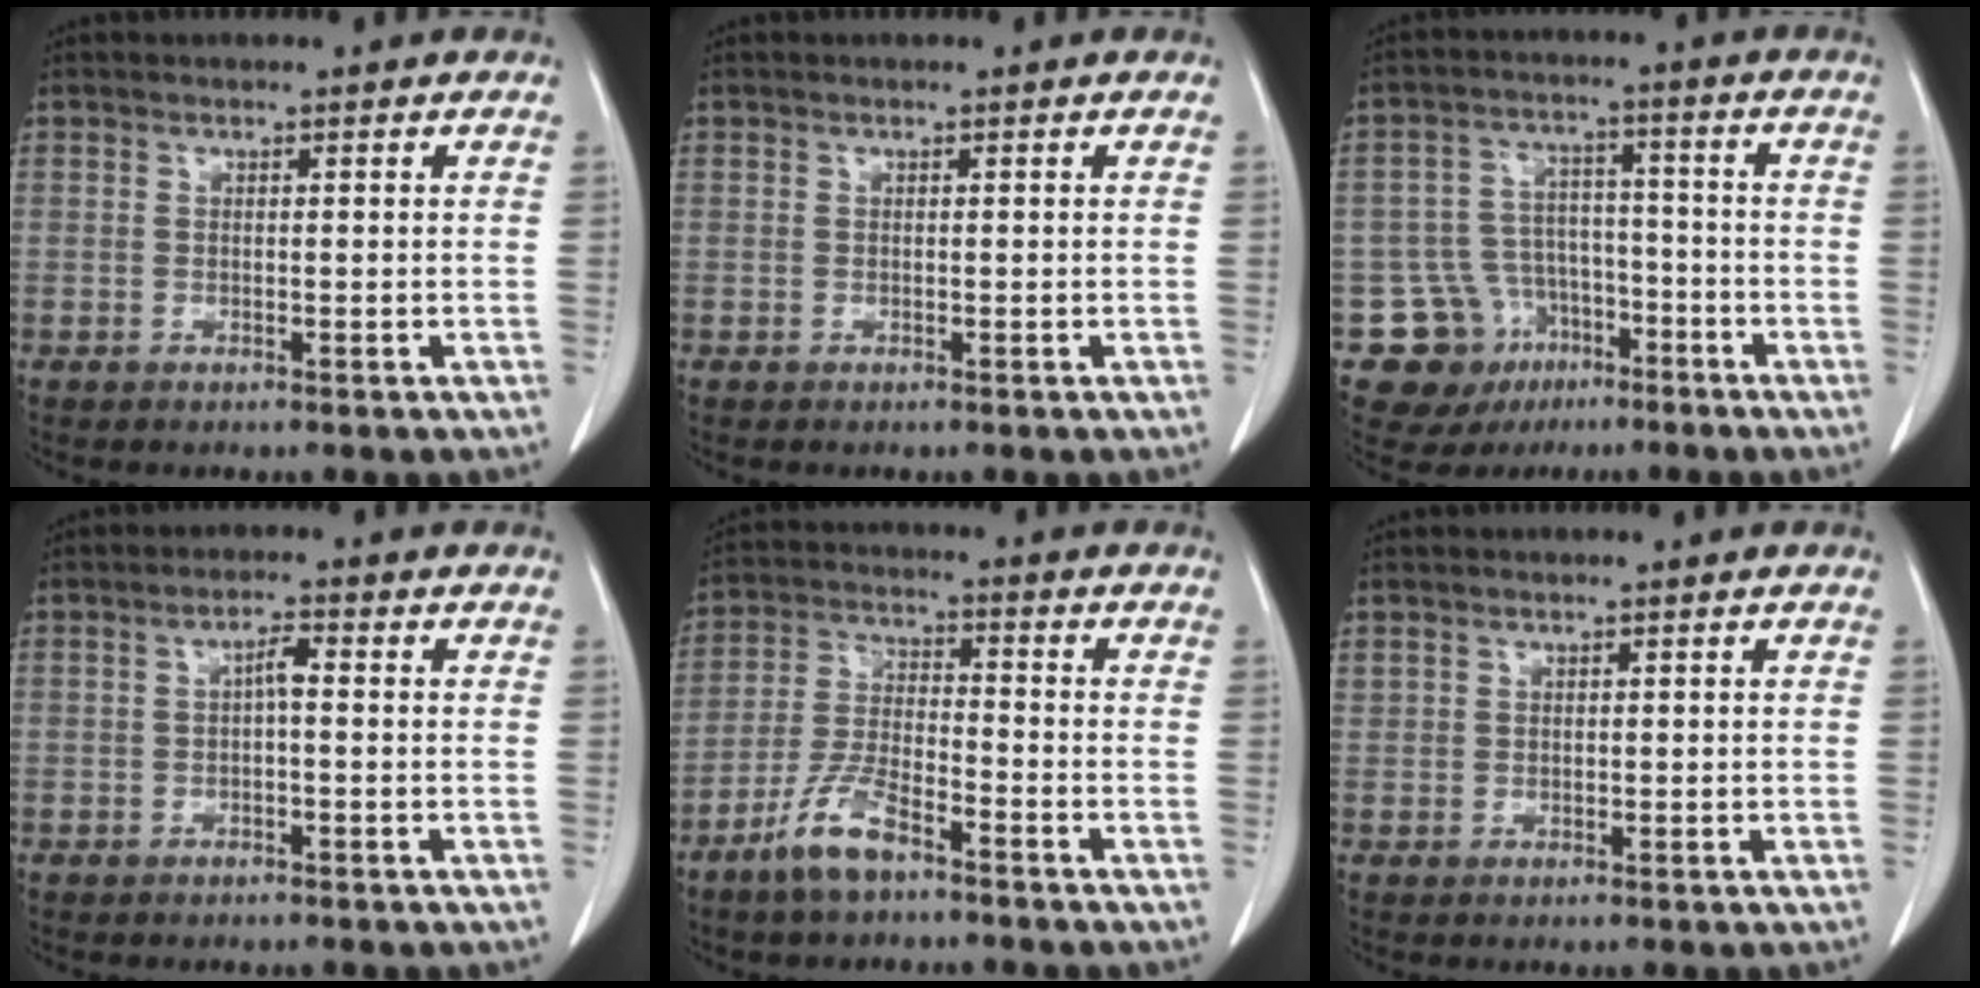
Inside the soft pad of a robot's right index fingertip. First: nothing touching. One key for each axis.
{"total": 0.0}
{"total": 12.2, "fx": -6.2, "fy": 10.0, "fz": 2.8, "tx": -0.054, "ty": 0.044, "tz": -0.086}
{"total": 2.2, "fx": 0.0, "fy": 0.5, "fz": 2.2, "tx": -0.039, "ty": 0.008, "tz": 0.000}
{"total": 7.7, "fx": -5.3, "fy": 2.0, "fz": 5.2, "tx": -0.114, "ty": -0.006, "tz": -0.106}
{"total": 0.9, "fx": 0.7, "fy": 0.6, "fz": 0.2, "tx": 0.002, "ty": 0.003, "tz": 0.014}